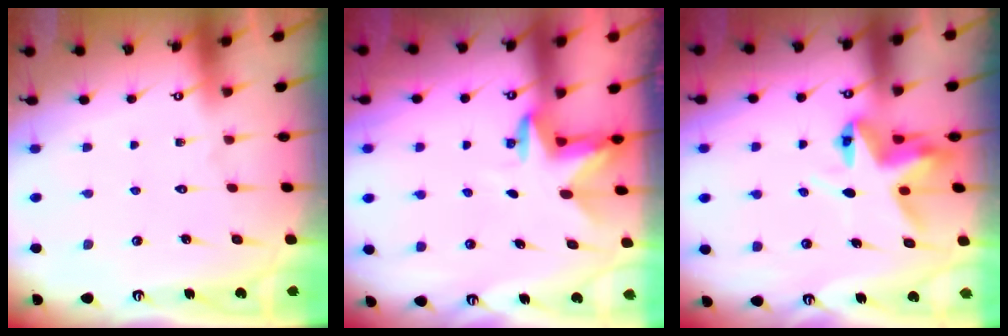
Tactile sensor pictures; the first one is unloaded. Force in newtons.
{"total": 2.9, "press": 2.8, "slide": 0.7}
{"total": 7.4, "press": 7.4, "slide": 0.4}